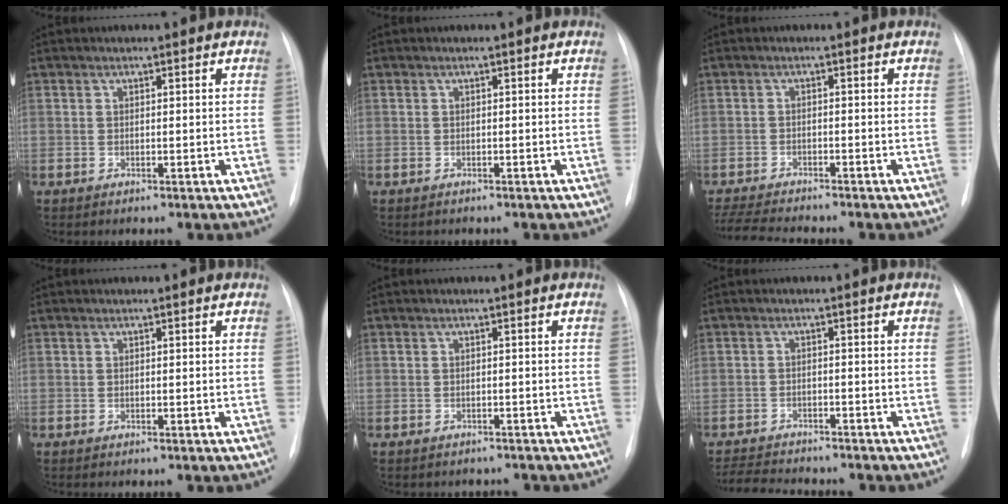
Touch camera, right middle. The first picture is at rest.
{"total": 0.6, "force": [-0.6, 0.3, 0.1], "torque": [-0.008, 0.001, -0.009]}
{"total": 7.1, "force": [-6.7, 0.1, 2.4], "torque": [-0.042, -0.016, -0.111]}
{"total": 0.0}
{"total": 3.1, "force": [-2.8, 1.2, 0.1], "torque": [0.002, 0.001, -0.034]}
{"total": 8.2, "force": [-7.8, 1.1, 2.5], "torque": [-0.041, -0.008, -0.119]}